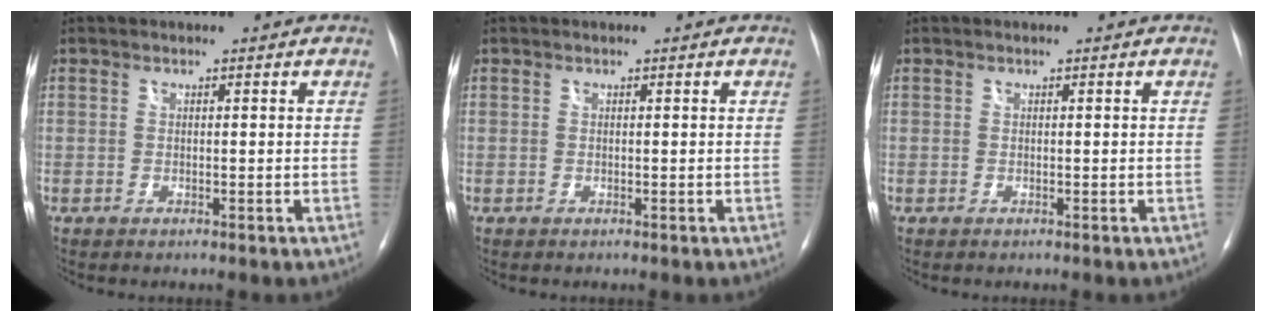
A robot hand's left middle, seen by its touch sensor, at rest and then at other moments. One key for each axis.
{"total": 0.0}
{"total": 0.0}